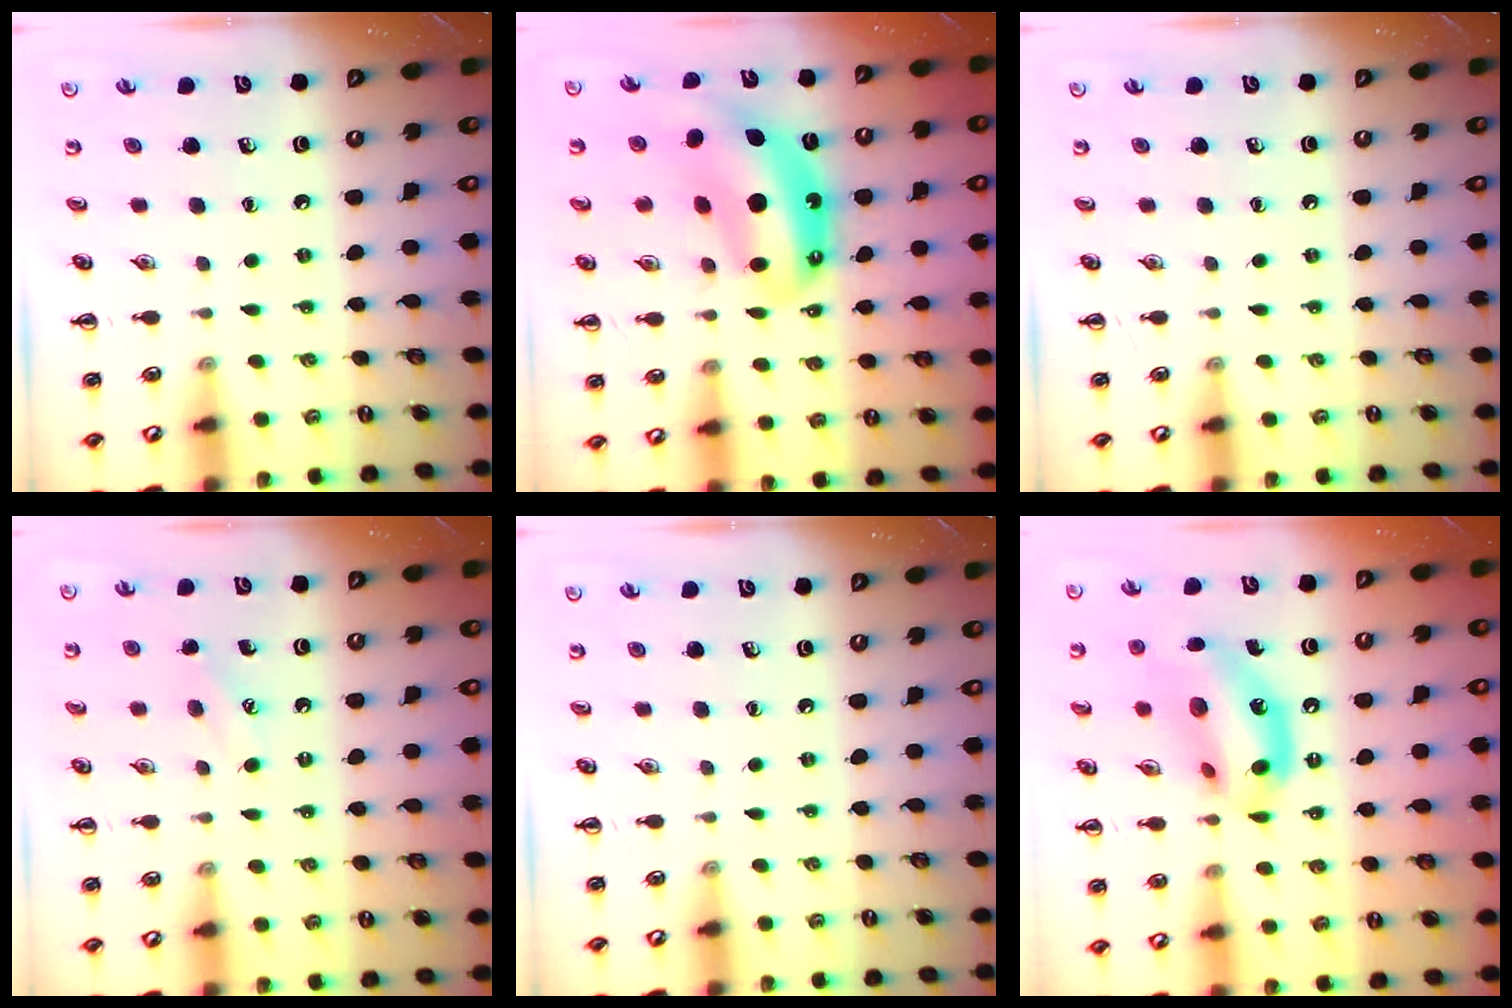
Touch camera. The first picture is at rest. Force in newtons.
{"total": 10.7, "press": 10.3, "slide": 2.8}
{"total": 0.0}
{"total": 2.5, "press": 2.5, "slide": 0.6}
{"total": 0.0}
{"total": 15.2, "press": 14.7, "slide": 3.8}